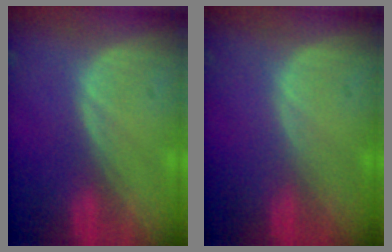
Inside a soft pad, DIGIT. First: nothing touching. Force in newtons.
{"total": 0.0}